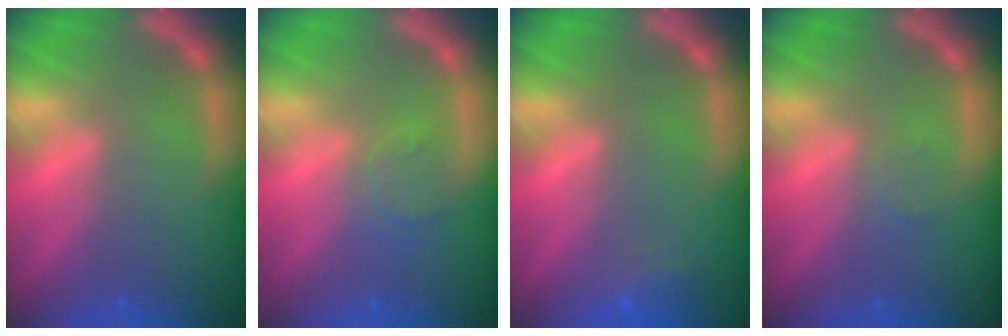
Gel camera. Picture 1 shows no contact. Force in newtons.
{"total": 2.4}
{"total": 1.9}
{"total": 1.0}